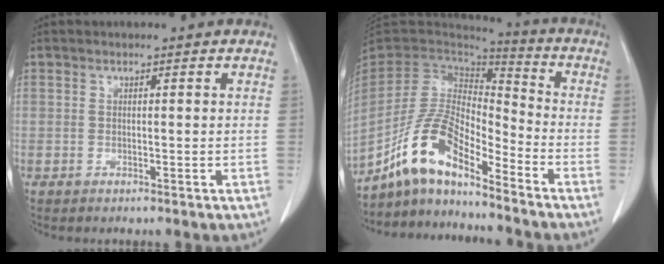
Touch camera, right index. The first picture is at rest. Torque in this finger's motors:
{"motor_torque": [0.21, -0.16, 0.12, 0.02]}